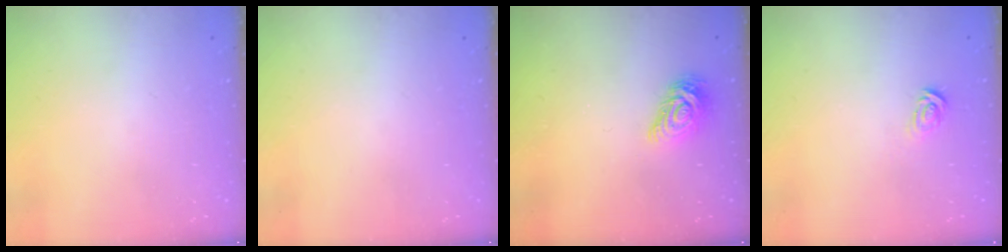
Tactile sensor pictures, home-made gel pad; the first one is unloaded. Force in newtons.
{"total": 0.0}
{"total": 9.0, "press": 9.0, "slide": 0.5}
{"total": 2.8, "press": 2.8, "slide": 0.2}